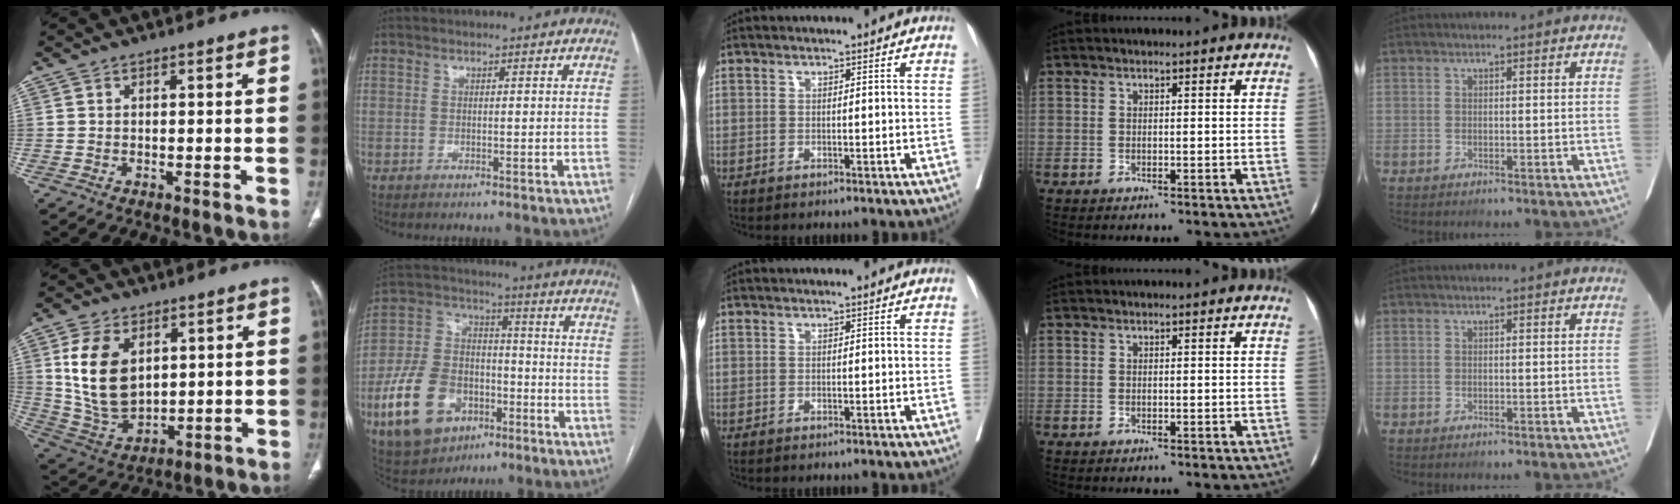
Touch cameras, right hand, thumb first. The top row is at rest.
{"thumb": {"total": 14.8, "force": [4.1, 9.6, 10.5], "torque": [-0.177, -0.020, 0.096]}, "index": {"total": 16.5, "force": [-6.9, 11.3, 9.9], "torque": [-0.221, 0.020, -0.113]}}